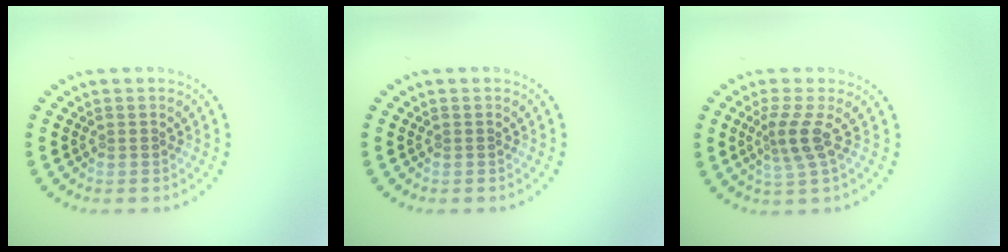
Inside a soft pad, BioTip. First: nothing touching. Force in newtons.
{"total": 0.0}
{"total": 2.5, "press": 1.8, "slide": 1.8}